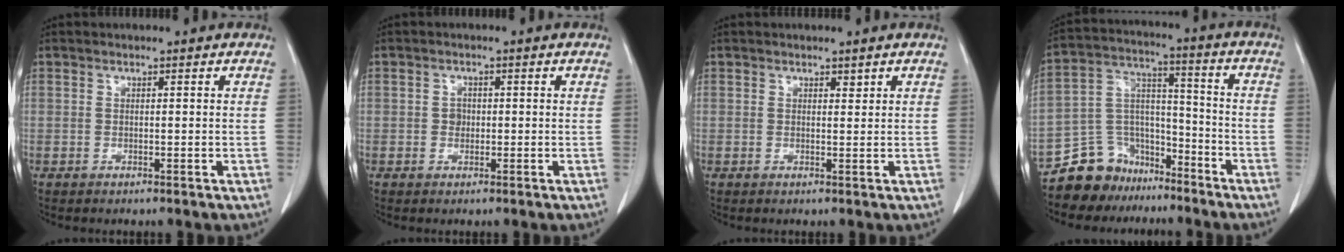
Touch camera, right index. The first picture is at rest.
{"total": 1.5, "force": [-0.1, 1.3, 0.8], "torque": [-0.011, 0.003, -0.001]}
{"total": 0.7, "force": [0.6, 0.3, 0.3], "torque": [-0.006, -0.005, 0.008]}
{"total": 11.5, "force": [-9.1, 6.8, 1.5], "torque": [-0.035, 0.061, -0.159]}